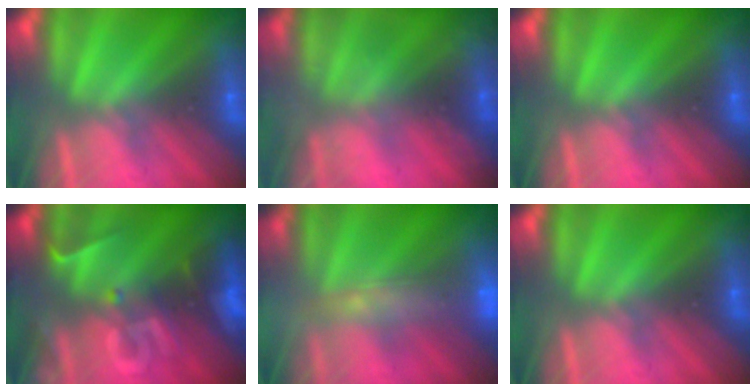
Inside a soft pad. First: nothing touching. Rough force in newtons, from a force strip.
{"total": 1.5}
{"total": 0.0}
{"total": 3.1}
{"total": 9.8}
{"total": 0.0}